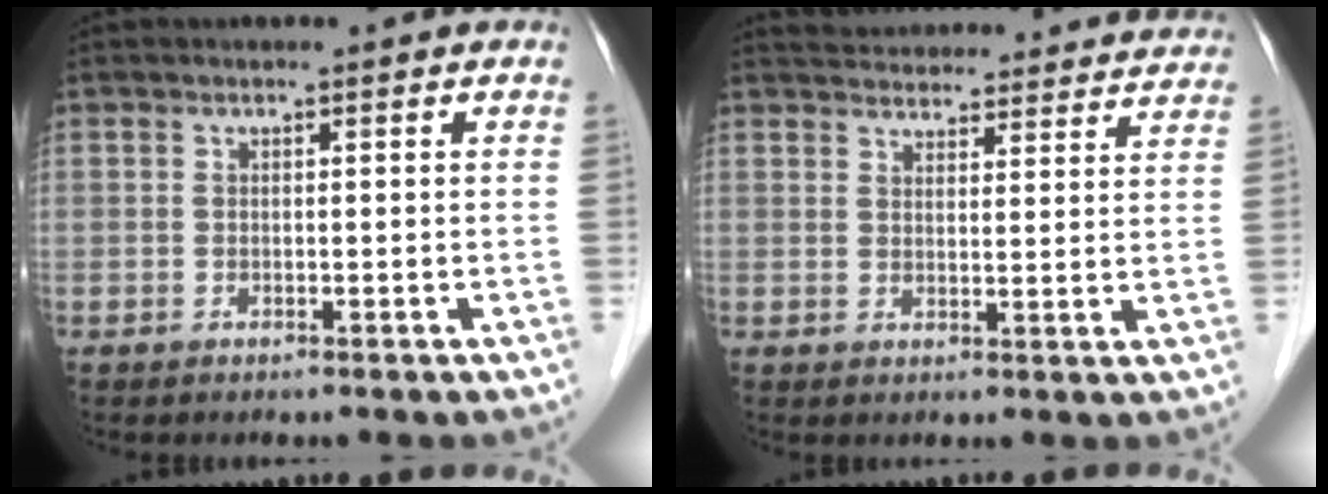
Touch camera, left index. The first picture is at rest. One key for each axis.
{"total": 22.3, "fx": 21.3, "fy": 4.3, "fz": 5.0, "tx": -0.076, "ty": -0.007, "tz": 0.263}